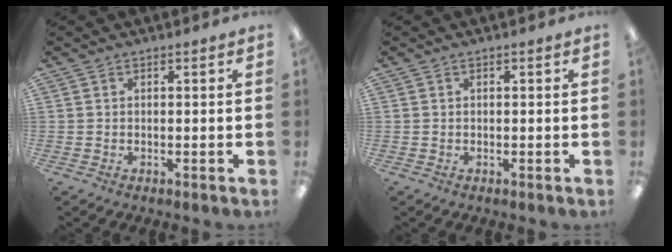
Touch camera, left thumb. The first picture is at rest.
{"total": 0.0}